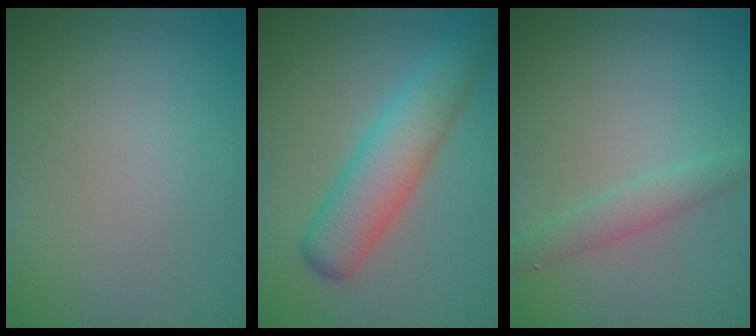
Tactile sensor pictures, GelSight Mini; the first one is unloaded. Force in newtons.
{"total": 5.2, "press": 5.2, "slide": 0.3}
{"total": 1.9, "press": 1.9, "slide": 0.1}